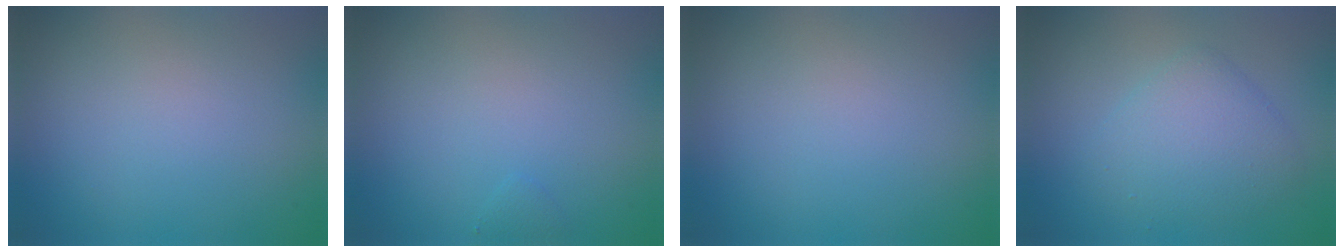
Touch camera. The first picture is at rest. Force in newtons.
{"total": 0.5, "press": 0.5, "slide": 0.0}
{"total": 0.0}
{"total": 3.8, "press": 3.8, "slide": 0.3}